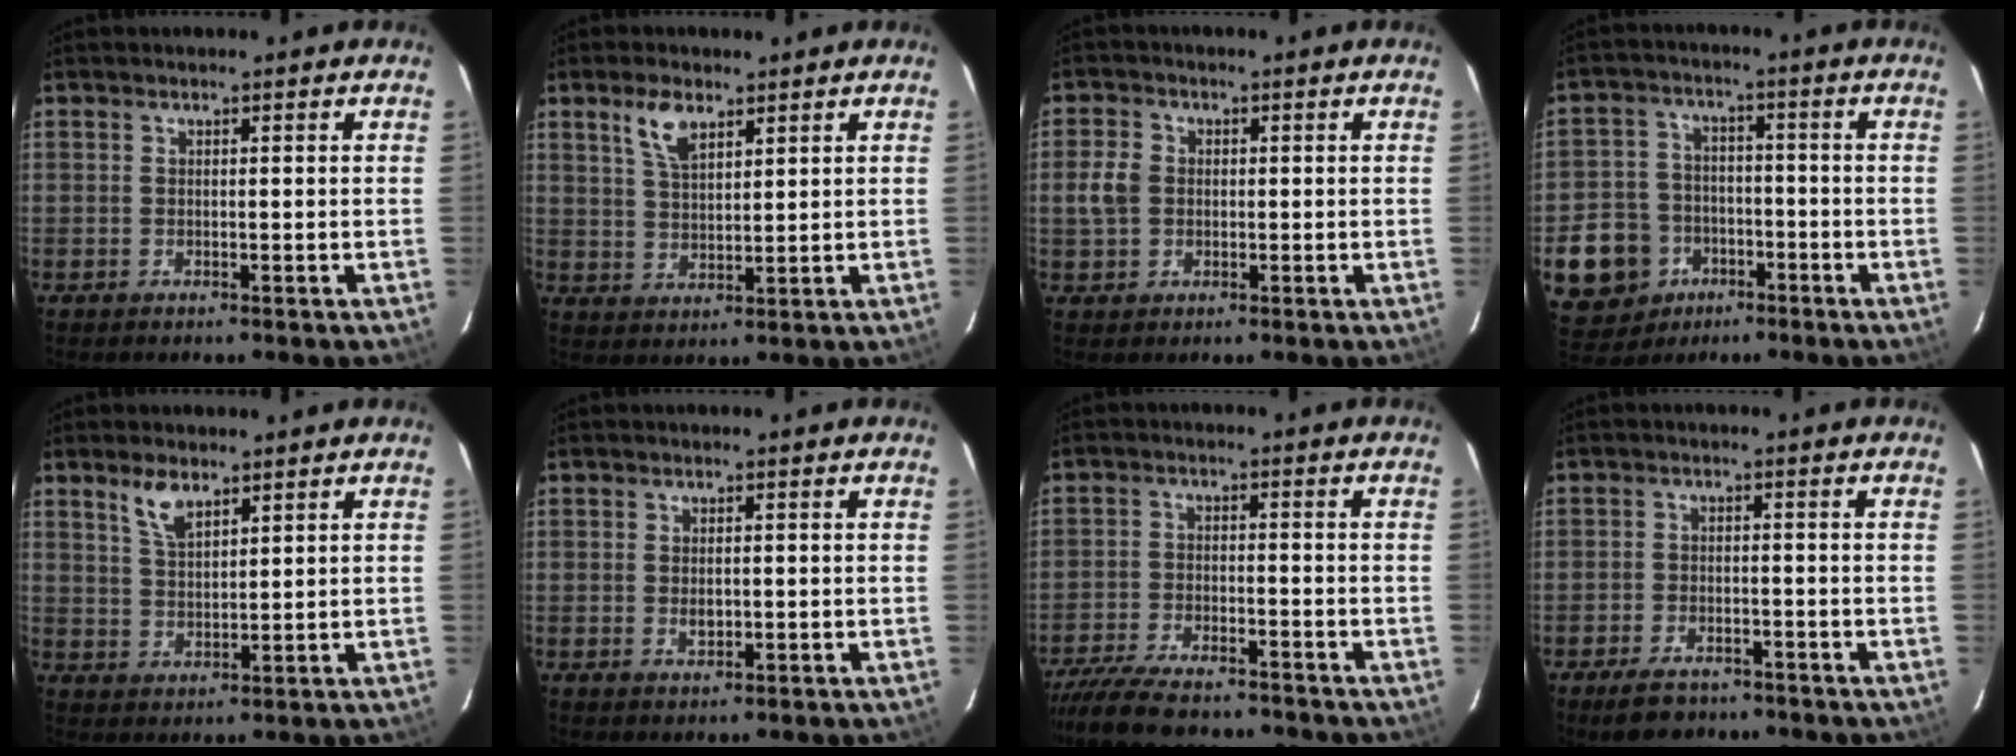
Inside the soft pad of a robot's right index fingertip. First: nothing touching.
{"total": 6.0, "force": [3.6, 2.8, 3.9], "torque": [-0.074, 0.007, 0.071]}
{"total": 4.8, "force": [-0.3, 4.1, 2.4], "torque": [-0.055, 0.008, -0.004]}
{"total": 12.5, "force": [-5.1, 10.9, 3.2], "torque": [-0.118, 0.027, -0.069]}
{"total": 5.3, "force": [3.6, 2.2, 3.2], "torque": [-0.059, 0.002, 0.072]}
{"total": 2.3, "force": [-0.2, 1.6, 1.6], "torque": [-0.026, 0.000, -0.001]}
{"total": 15.4, "force": [-13.3, 4.0, 6.6], "torque": [-0.147, -0.022, -0.216]}
{"total": 7.0, "force": [-5.4, 3.4, 2.9], "torque": [-0.075, 0.004, -0.085]}